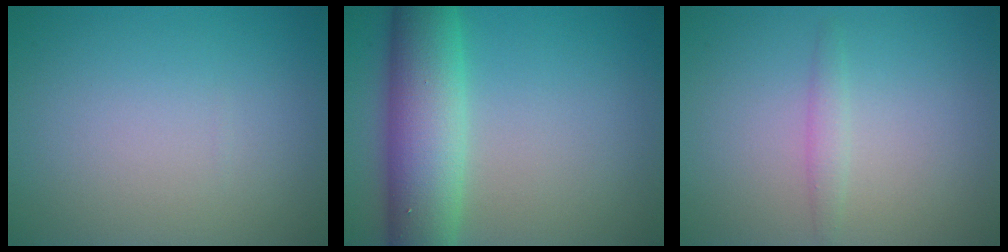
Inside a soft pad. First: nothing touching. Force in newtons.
{"total": 8.3, "press": 8.3, "slide": 0.2}
{"total": 1.2, "press": 1.2, "slide": 0.1}